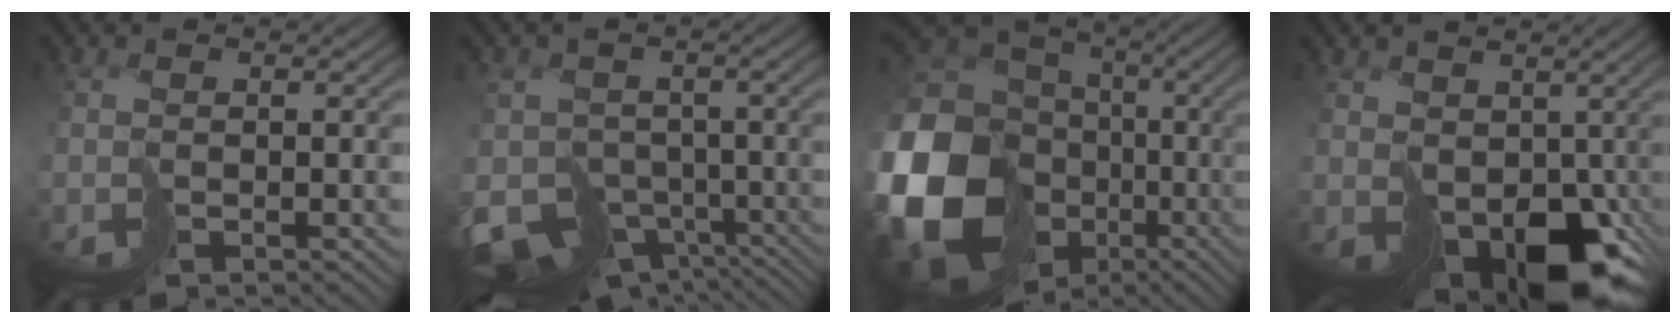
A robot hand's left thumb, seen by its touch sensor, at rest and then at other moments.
{"total": 9.8, "force": [-5.0, 7.1, 4.6], "torque": [-0.110, -0.028, -0.067]}
{"total": 22.3, "force": [-3.7, 19.4, 10.4], "torque": [-0.302, -0.059, -0.073]}
{"total": 10.6, "force": [-1.2, 7.1, 7.8], "torque": [-0.157, -0.044, 0.004]}